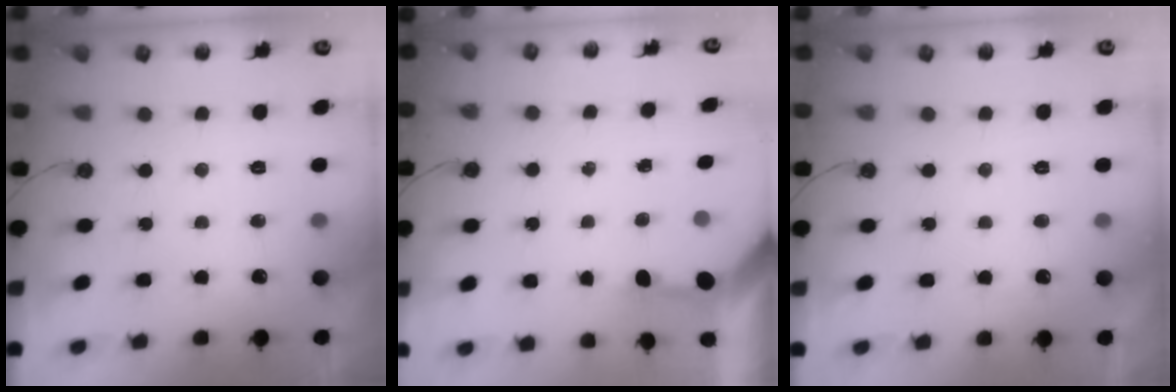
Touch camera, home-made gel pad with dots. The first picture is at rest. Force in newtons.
{"total": 3.6, "press": 3.6, "slide": 0.4}
{"total": 0.0}